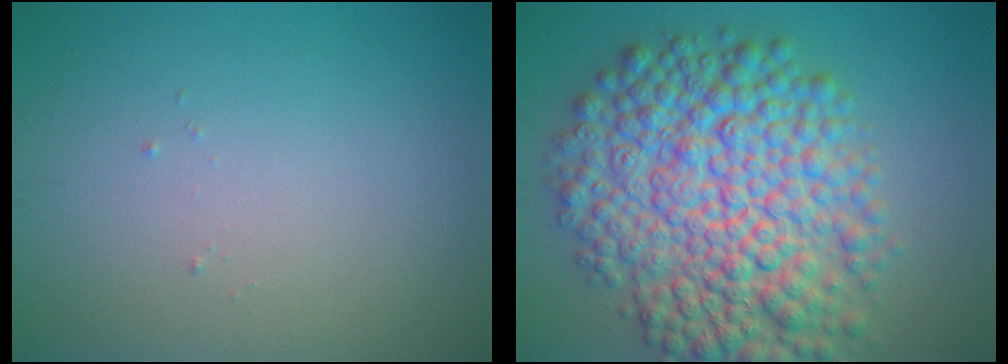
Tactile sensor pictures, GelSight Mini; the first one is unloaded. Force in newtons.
{"total": 11.6, "press": 11.6, "slide": 0.2}